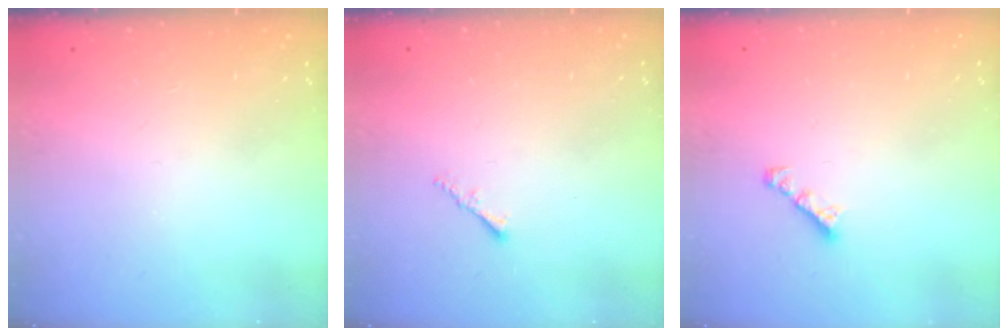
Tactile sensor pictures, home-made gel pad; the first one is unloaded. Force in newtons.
{"total": 1.2, "press": 1.1, "slide": 0.4}
{"total": 1.7, "press": 1.6, "slide": 0.5}